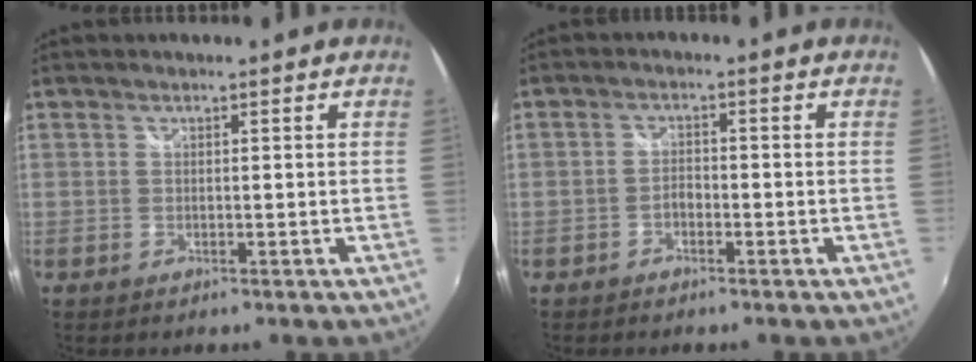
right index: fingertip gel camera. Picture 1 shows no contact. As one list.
[{"total": 2.0, "force": [-1.5, 0.9, 0.9], "torque": [-0.021, 0.004, -0.028]}]